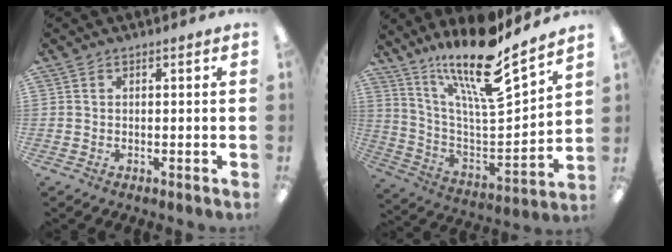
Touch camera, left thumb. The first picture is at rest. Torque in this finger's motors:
{"motor_torque": [1.22, 0.02, 1.37, -1.43, 0.14]}